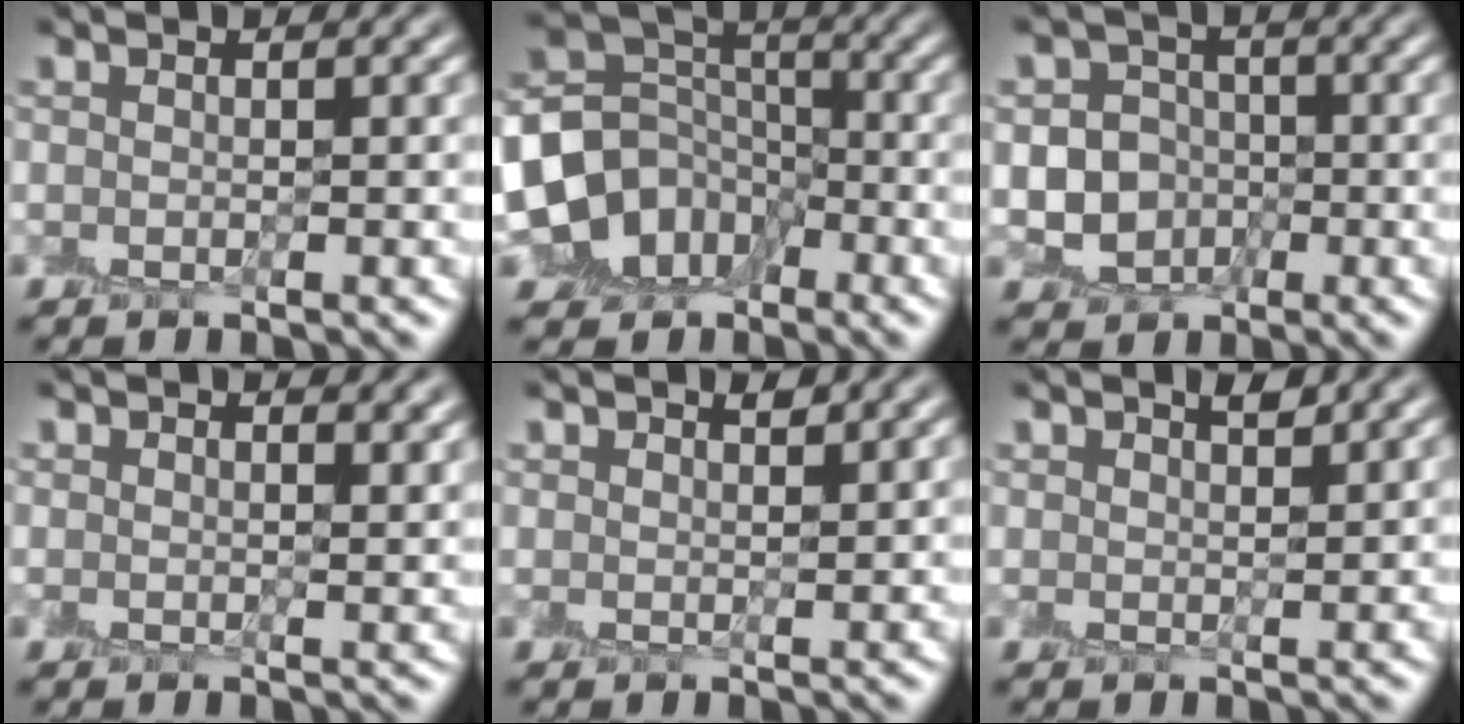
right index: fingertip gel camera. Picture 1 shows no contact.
{"total": 7.9, "force": [-3.5, 6.4, 2.9], "torque": [-0.049, 0.002, -0.080]}
{"total": 4.5, "force": [-1.0, 4.1, 1.5], "torque": [-0.004, 0.000, -0.033]}
{"total": 3.6, "force": [2.7, 1.4, 1.8], "torque": [-0.004, 0.015, 0.022]}
{"total": 1.5, "force": [1.4, 0.3, 0.4], "torque": [0.004, 0.004, 0.022]}
{"total": 1.8, "force": [1.6, 0.5, 0.7], "torque": [0.005, 0.008, 0.020]}